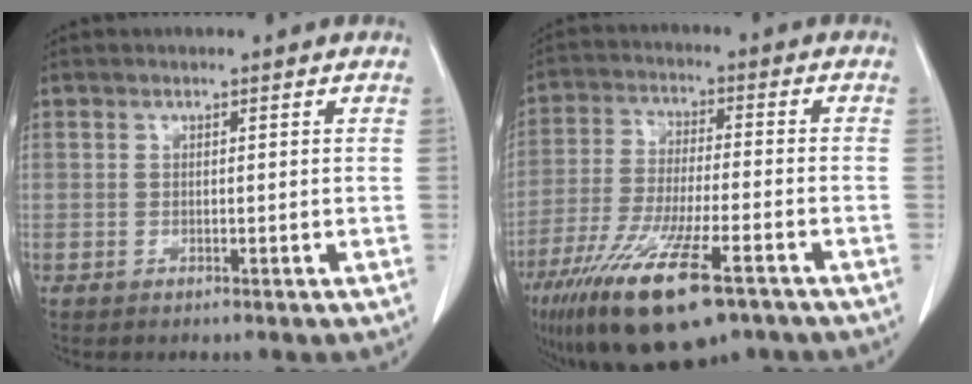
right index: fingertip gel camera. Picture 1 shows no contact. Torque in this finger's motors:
{"motor_torque": [1.30, -0.84, 1.05, 0.21]}